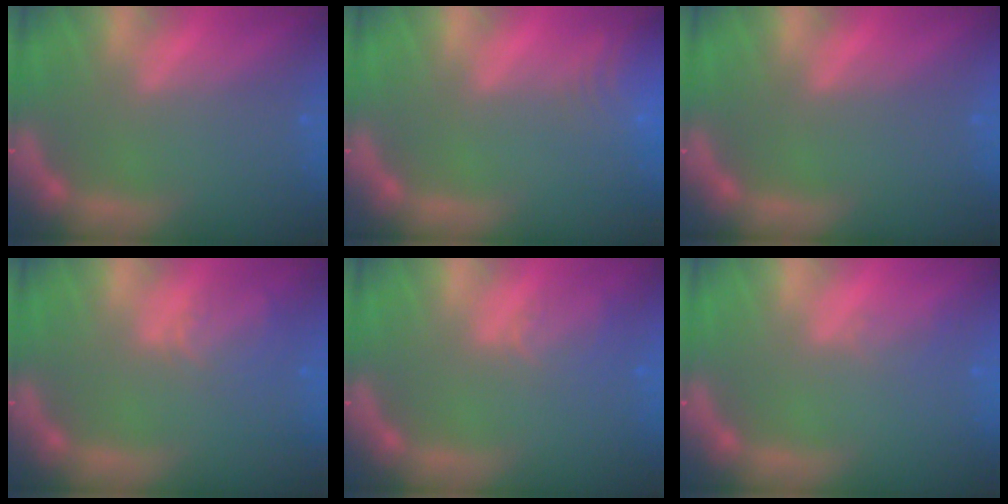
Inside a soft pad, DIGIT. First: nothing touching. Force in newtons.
{"total": 6.0}
{"total": 0.0}
{"total": 2.9}
{"total": 2.5}
{"total": 1.0}